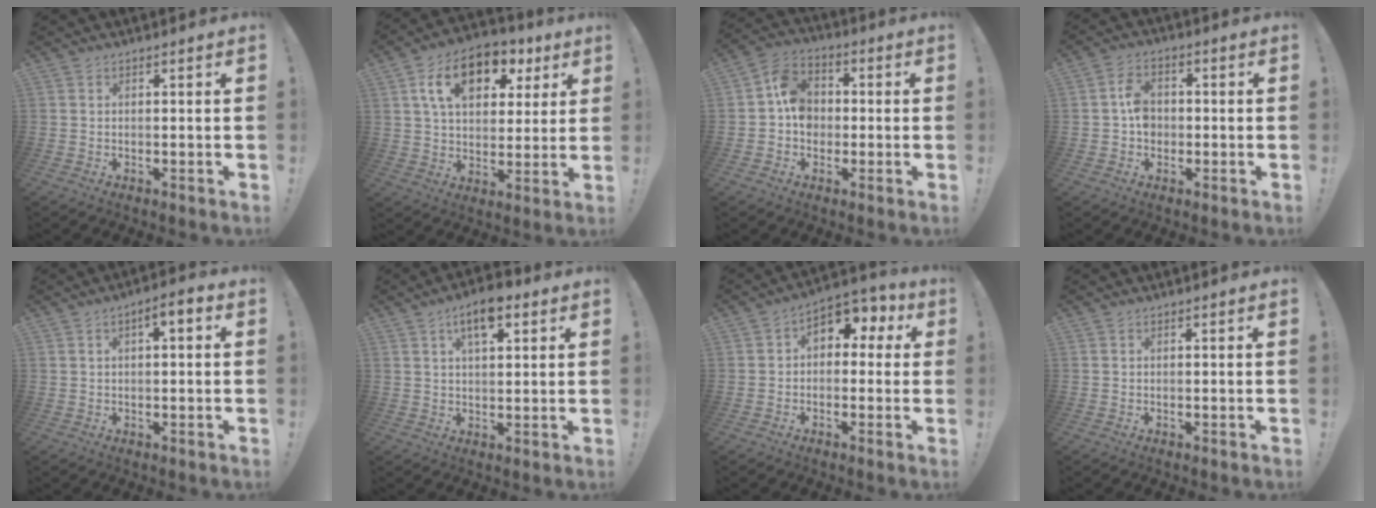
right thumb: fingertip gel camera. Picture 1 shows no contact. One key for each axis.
{"total": 15.7, "fx": 7.1, "fy": 10.0, "fz": 9.8, "tx": -0.152, "ty": -0.020, "tz": 0.127}
{"total": 9.8, "fx": -0.2, "fy": 8.3, "fz": 5.2, "tx": -0.080, "ty": 0.020, "tz": 0.001}
{"total": 6.3, "fx": -0.4, "fy": 5.1, "fz": 3.6, "tx": -0.063, "ty": 0.013, "tz": -0.005}
{"total": 4.1, "fx": 0.6, "fy": 1.7, "fz": 3.7, "tx": -0.051, "ty": 0.003, "tz": 0.004}
{"total": 8.5, "fx": 4.5, "fy": 3.8, "fz": 6.1, "tx": -0.089, "ty": -0.009, "tz": 0.076}
{"total": 6.6, "fx": 1.6, "fy": 4.9, "fz": 4.0, "tx": -0.052, "ty": -0.003, "tz": 0.033}
{"total": 0.0}